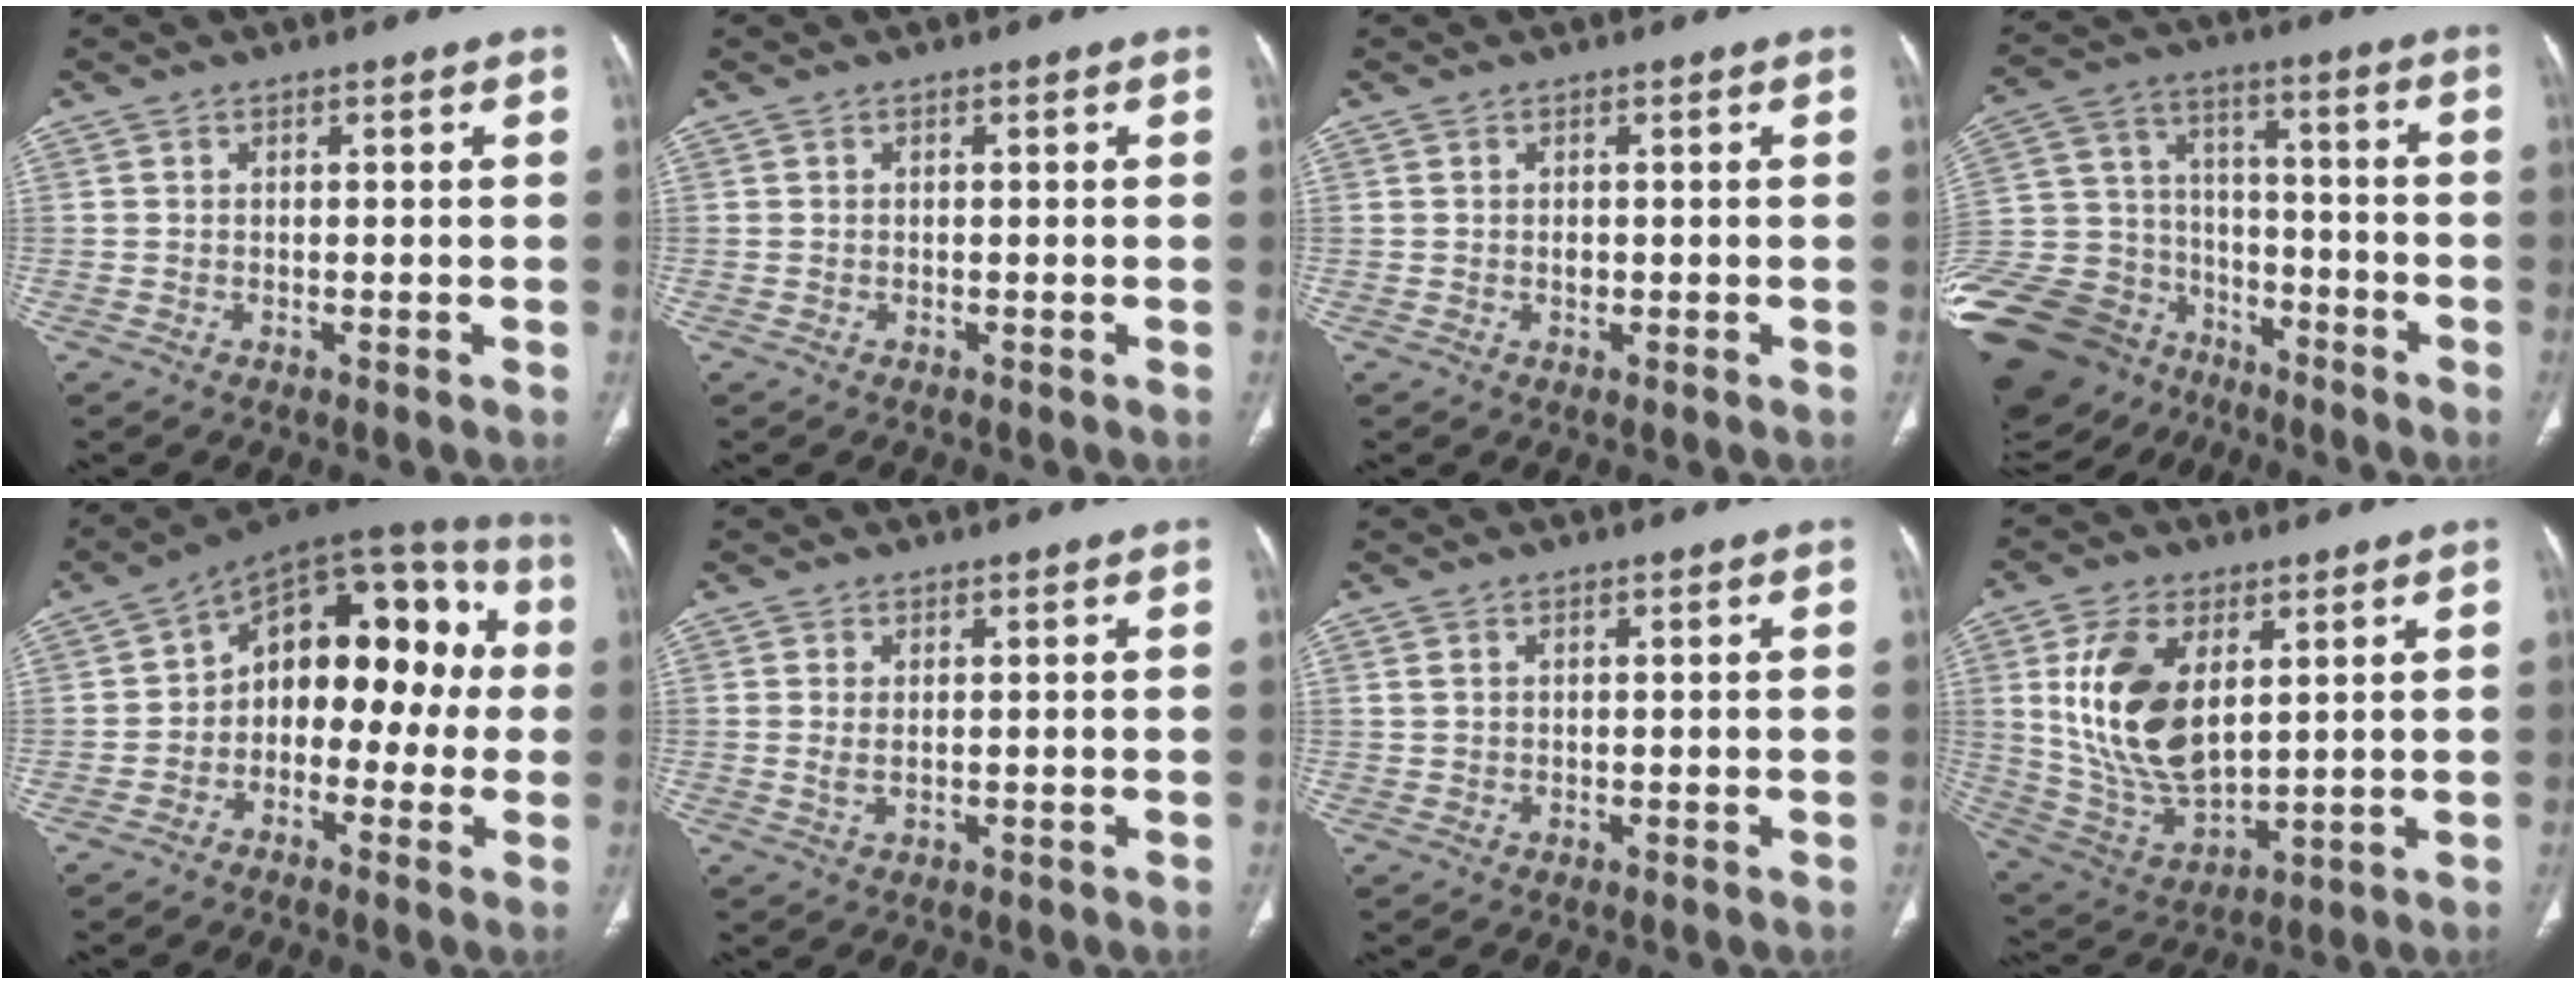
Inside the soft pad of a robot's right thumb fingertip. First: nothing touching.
{"total": 0.0}
{"total": 1.0, "force": [0.0, 0.7, 0.7], "torque": [-0.012, 0.002, 0.002]}
{"total": 32.8, "force": [-16.9, 23.2, 15.9], "torque": [-0.433, 0.061, -0.282]}
{"total": 17.0, "force": [-0.3, 10.7, 13.2], "torque": [-0.123, 0.060, -0.024]}
{"total": 1.6, "force": [0.3, 0.7, 1.5], "torque": [-0.035, 0.000, 0.013]}
{"total": 0.9, "force": [0.5, 0.4, 0.5], "torque": [-0.013, 0.010, 0.016]}
{"total": 16.7, "force": [4.5, 9.2, 13.2], "torque": [-0.247, -0.023, 0.101]}